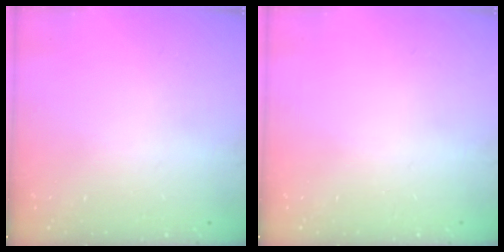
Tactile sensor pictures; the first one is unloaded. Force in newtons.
{"total": 0.0}